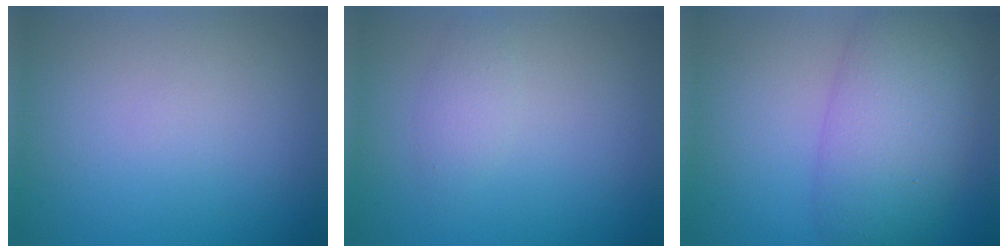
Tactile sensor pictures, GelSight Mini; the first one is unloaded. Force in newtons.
{"total": 1.6, "press": 1.6, "slide": 0.1}
{"total": 7.8, "press": 7.8, "slide": 0.2}